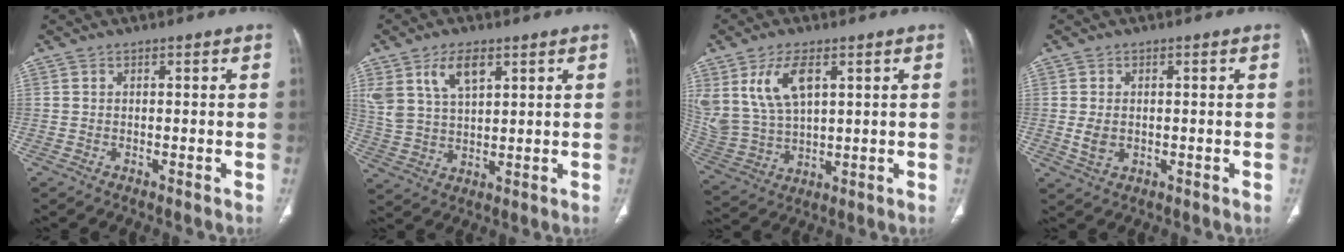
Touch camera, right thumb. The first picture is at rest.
{"total": 9.4, "force": [4.9, 4.8, 6.4], "torque": [-0.121, -0.015, 0.104]}
{"total": 12.7, "force": [5.4, 6.8, 9.3], "torque": [-0.192, -0.015, 0.124]}
{"total": 3.5, "force": [-0.2, 2.4, 2.5], "torque": [-0.049, -0.003, 0.003]}